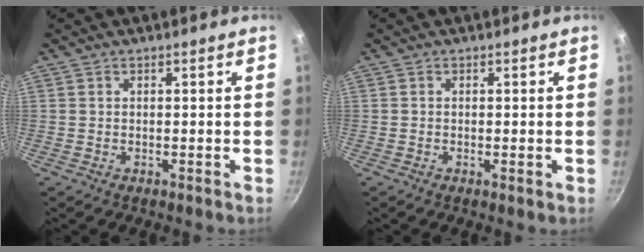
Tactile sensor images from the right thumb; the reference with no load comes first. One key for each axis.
{"total": 0.8, "fx": -0.2, "fy": 0.1, "fz": 0.7, "tx": -0.019, "ty": -0.004, "tz": -0.004}